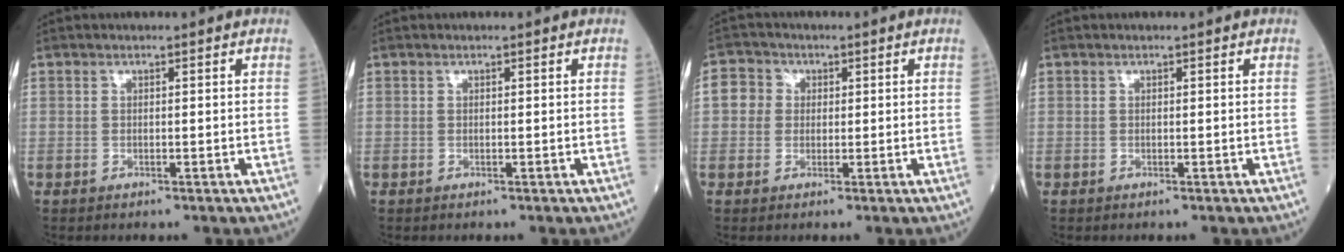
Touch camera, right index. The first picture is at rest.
{"total": 0.0}
{"total": 3.7, "force": [0.3, 3.6, 0.9], "torque": [-0.018, 0.021, 0.004]}
{"total": 0.0}